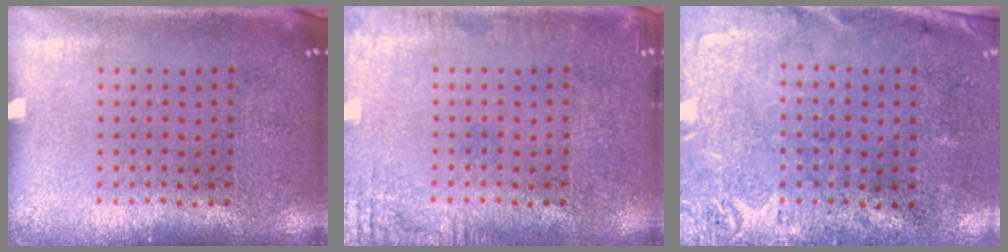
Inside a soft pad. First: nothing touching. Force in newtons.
{"total": 2.0, "press": 2.0, "slide": 0.2}
{"total": 2.9, "press": 2.2, "slide": 1.8}